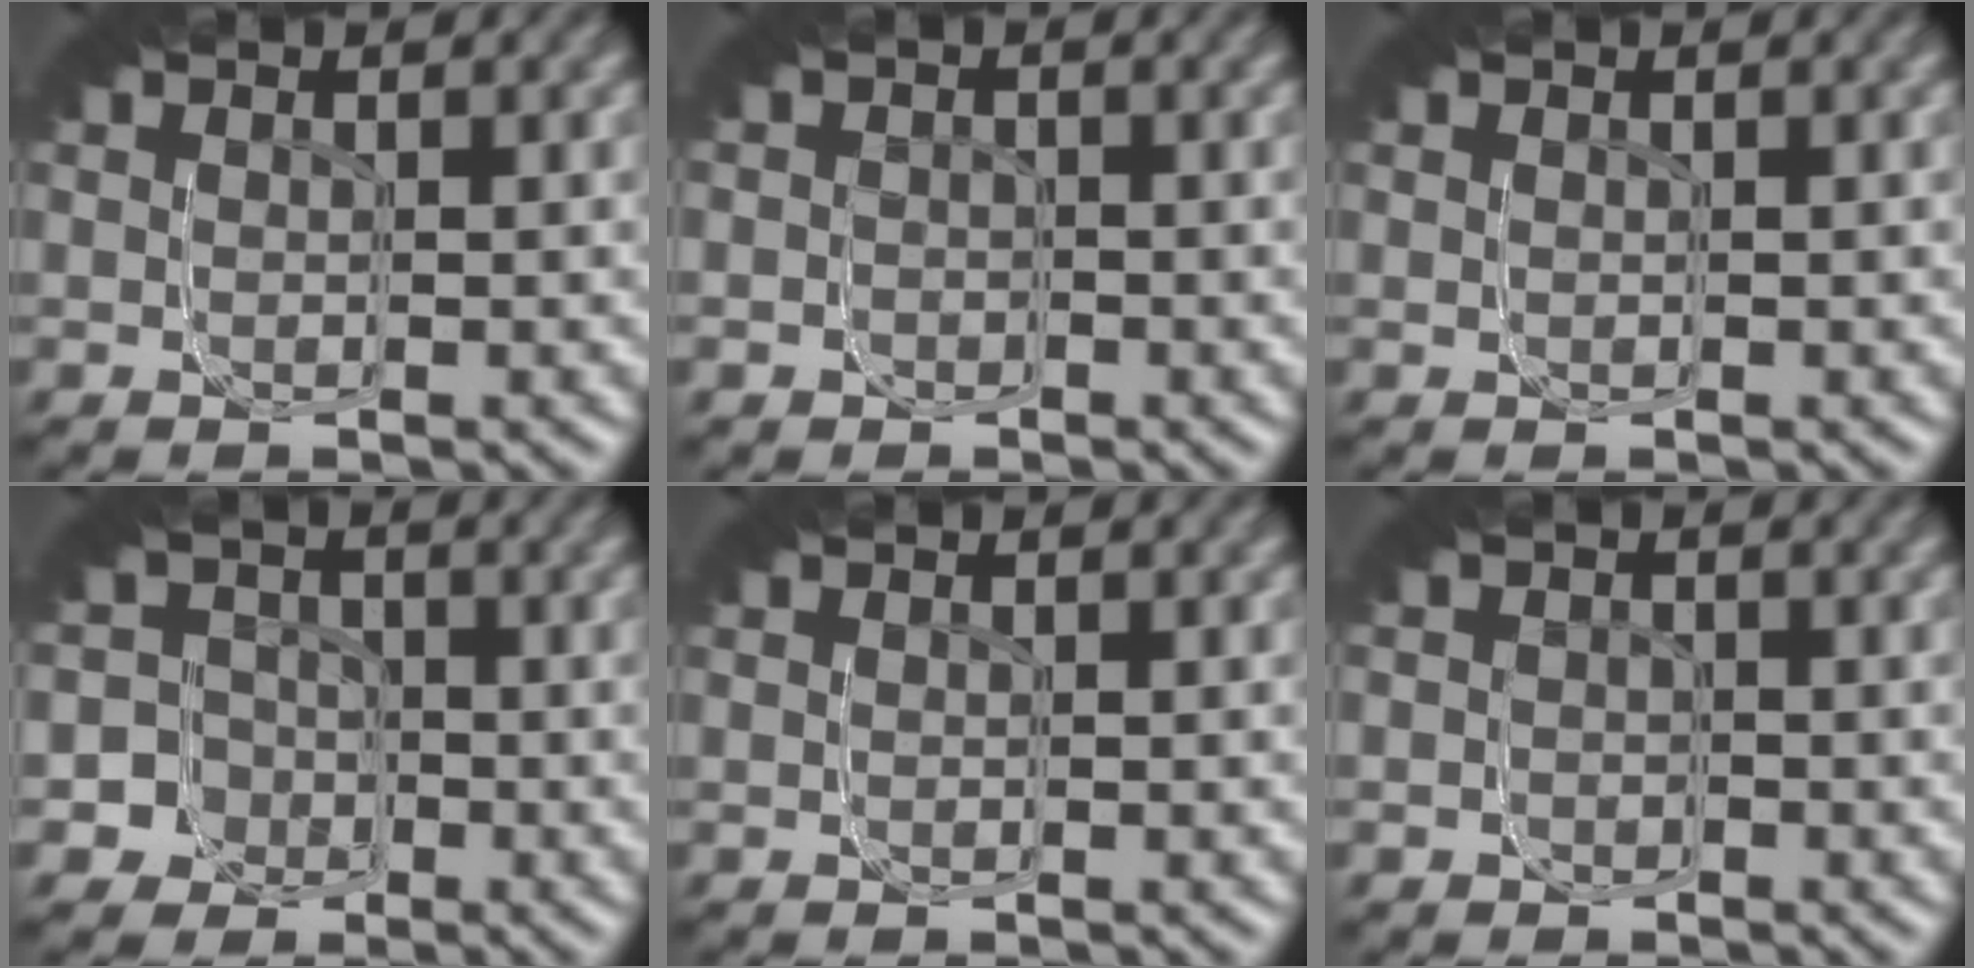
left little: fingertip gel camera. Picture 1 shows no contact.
{"total": 1.5, "force": [-1.0, 1.2, -0.2], "torque": [0.003, -0.020, -0.008]}
{"total": 0.5, "force": [0.1, 0.5, 0.2], "torque": [-0.004, 0.001, 0.001]}
{"total": 8.7, "force": [-1.8, 7.8, 3.3], "torque": [-0.062, -0.044, -0.026]}
{"total": 0.0}
{"total": 1.3, "force": [-1.0, 0.8, -0.4], "torque": [0.005, -0.022, -0.007]}